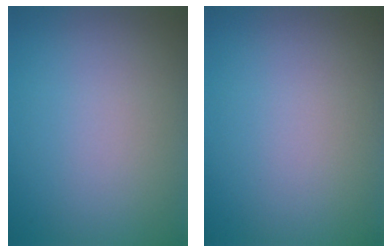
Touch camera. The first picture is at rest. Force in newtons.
{"total": 0.0}